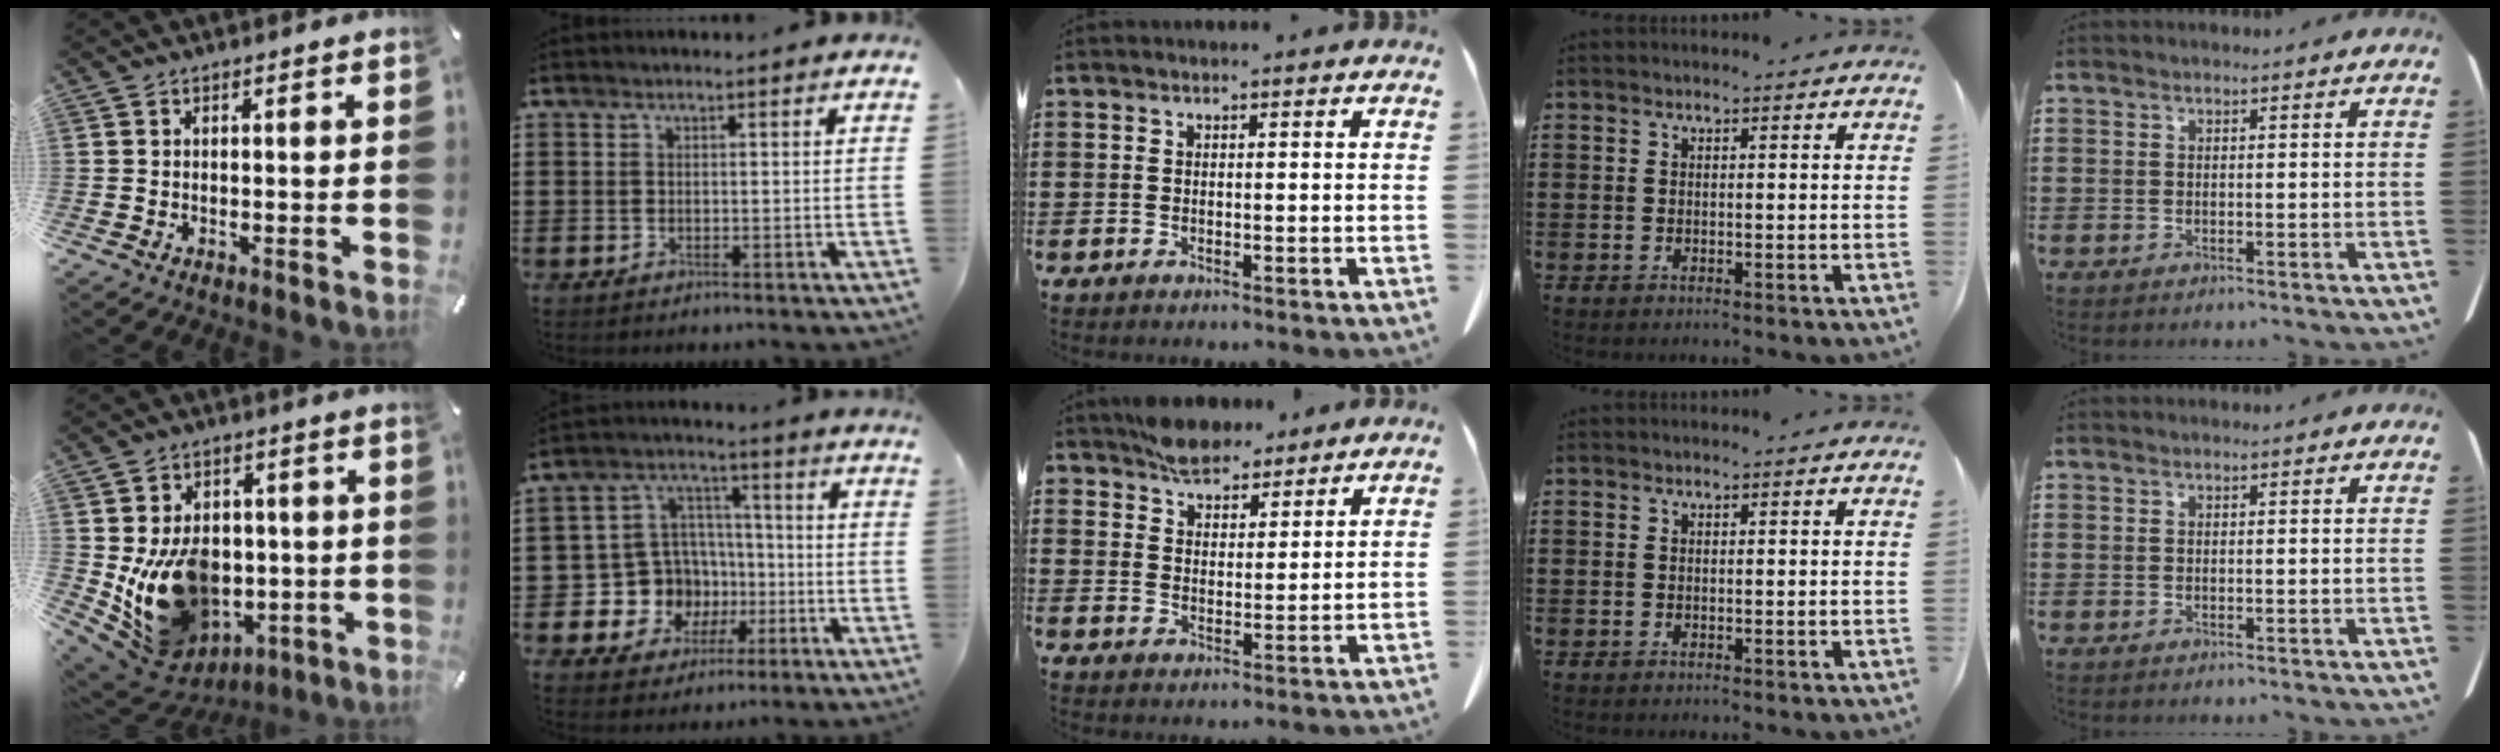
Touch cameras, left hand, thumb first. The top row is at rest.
{"thumb": {"total": 16.8, "force": [-1.3, 13.8, 9.4], "torque": [-0.174, -0.017, -0.010]}, "index": {"total": 9.5, "force": [-1.9, 9.0, 2.0], "torque": [-0.087, 0.008, -0.025]}, "middle": {"total": 5.8, "force": [5.2, 2.2, 1.1], "torque": [-0.039, -0.008, 0.102]}}